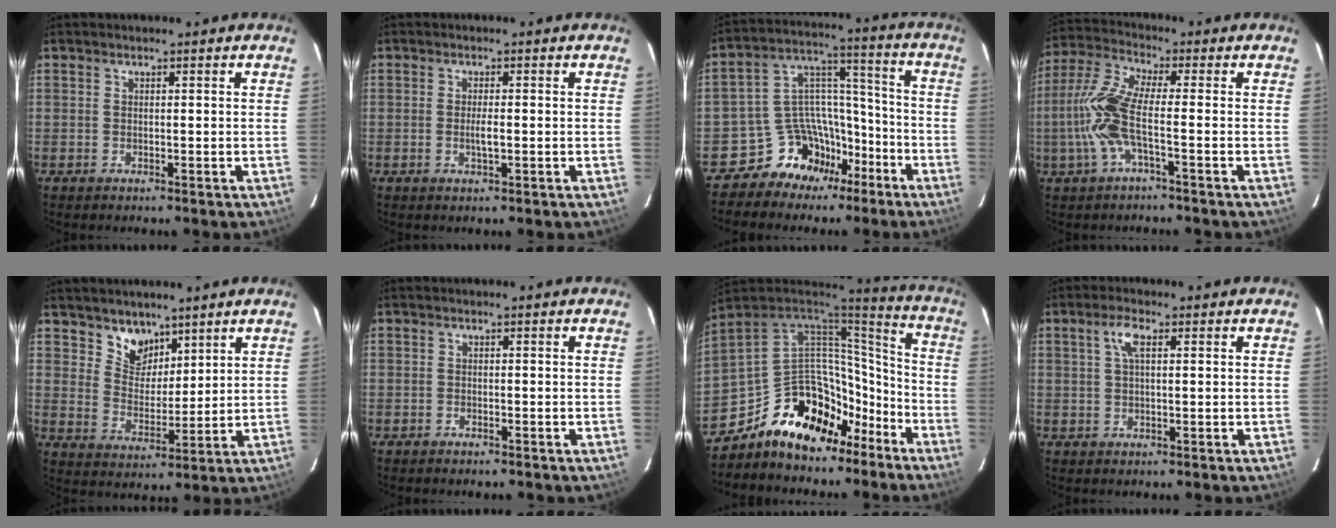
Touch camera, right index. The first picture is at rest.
{"total": 2.1, "force": [-0.3, 0.4, 2.0], "torque": [-0.039, -0.001, -0.006]}
{"total": 11.7, "force": [-8.5, 7.5, 2.7], "torque": [-0.046, 0.065, -0.141]}
{"total": 9.9, "force": [-2.5, 1.8, 9.4], "torque": [-0.224, 0.004, -0.051]}
{"total": 6.6, "force": [4.9, 4.2, 1.5], "torque": [-0.015, -0.002, 0.095]}
{"total": 1.5, "force": [-1.4, 0.6, 0.3], "torque": [-0.013, -0.001, -0.022]}
{"total": 20.0, "force": [-13.5, 12.3, 8.2], "torque": [-0.160, 0.058, -0.202]}
{"total": 3.2, "force": [1.0, 1.0, 2.8], "torque": [-0.060, 0.009, 0.019]}